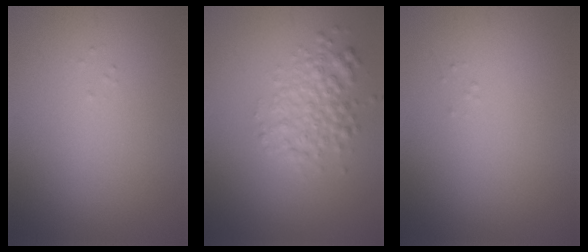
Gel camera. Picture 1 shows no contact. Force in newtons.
{"total": 3.3, "press": 3.3, "slide": 0.1}
{"total": 0.0}